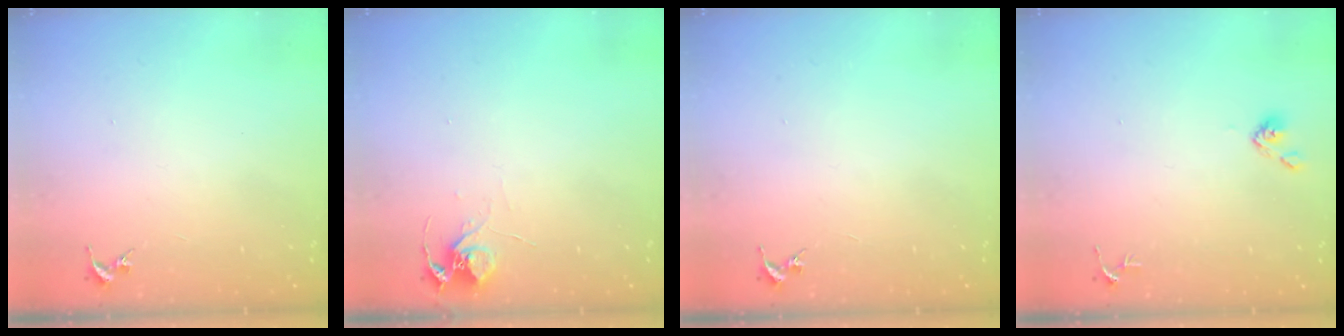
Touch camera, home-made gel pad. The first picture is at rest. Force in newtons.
{"total": 6.5, "press": 6.5, "slide": 0.4}
{"total": 0.0}
{"total": 3.9, "press": 3.9, "slide": 0.5}